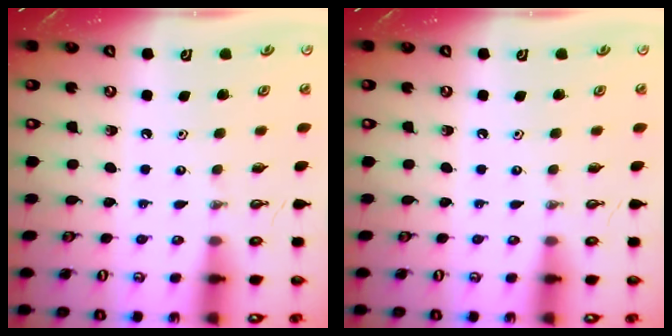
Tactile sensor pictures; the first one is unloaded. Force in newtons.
{"total": 0.0}